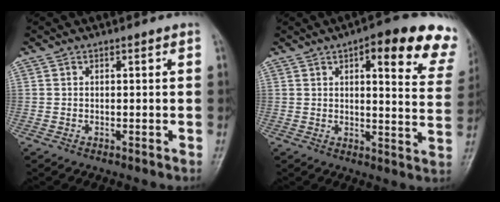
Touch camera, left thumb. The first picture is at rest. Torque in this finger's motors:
{"motor_torque": [0.05, 0.53, 0.35, 0.07, 0.09]}